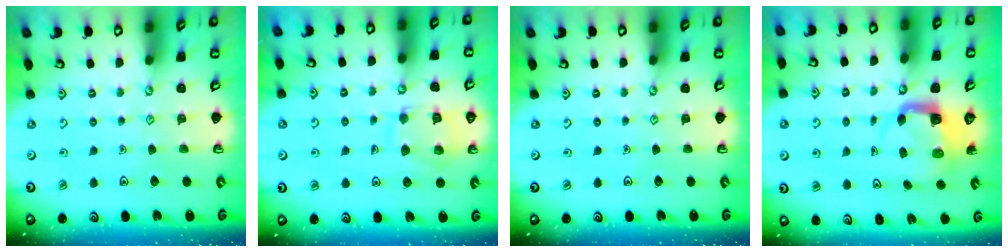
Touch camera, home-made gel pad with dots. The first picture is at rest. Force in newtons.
{"total": 11.6, "press": 11.6, "slide": 1.1}
{"total": 0.0}
{"total": 4.0, "press": 4.0, "slide": 0.4}